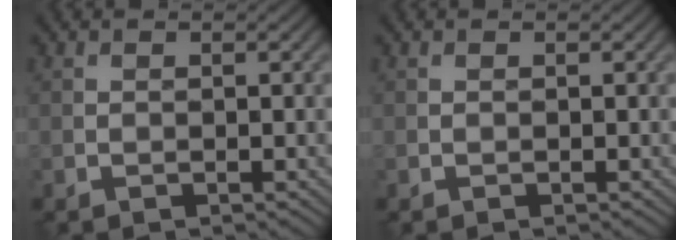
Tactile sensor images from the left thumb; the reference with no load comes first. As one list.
[{"total": 0.0}]